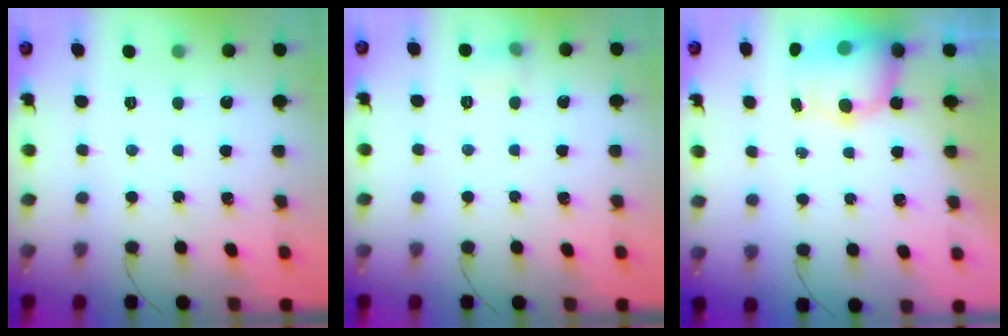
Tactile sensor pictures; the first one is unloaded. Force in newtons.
{"total": 6.4, "press": 6.3, "slide": 1.4}
{"total": 10.2, "press": 10.1, "slide": 1.7}